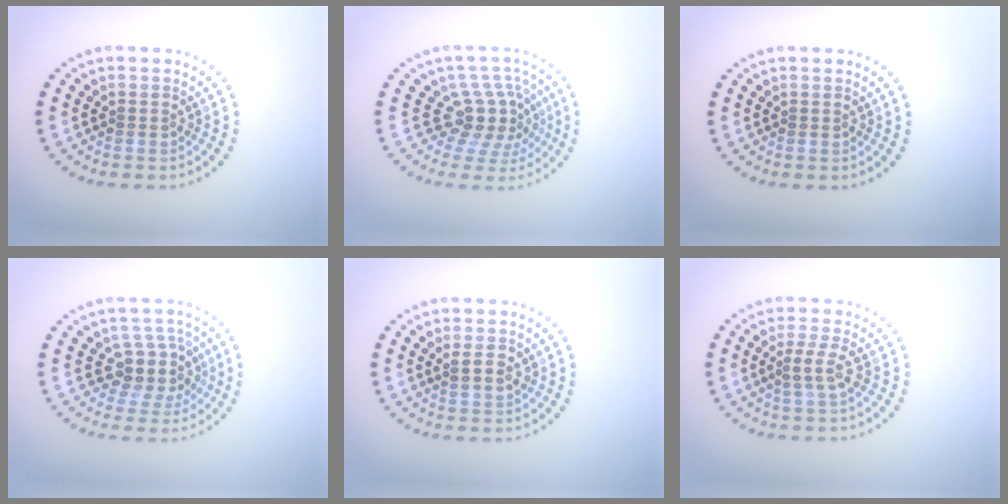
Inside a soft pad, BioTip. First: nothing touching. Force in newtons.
{"total": 4.0, "press": 2.8, "slide": 2.8}
{"total": 0.0}
{"total": 3.5, "press": 2.9, "slide": 2.0}
{"total": 1.3, "press": 1.2, "slide": 0.4}
{"total": 1.8, "press": 1.5, "slide": 1.0}